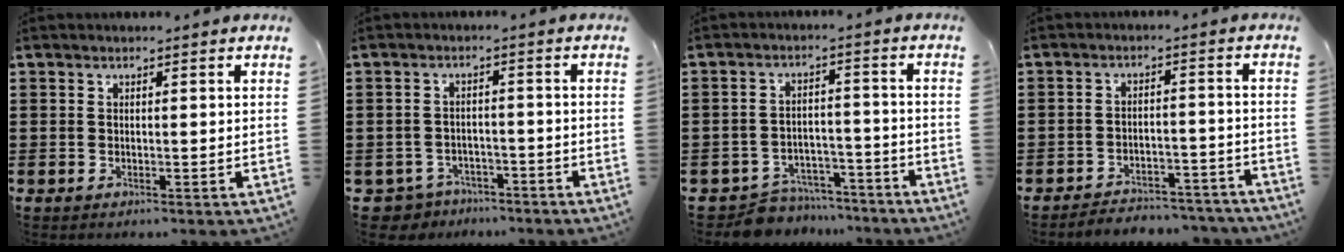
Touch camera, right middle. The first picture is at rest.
{"total": 3.3, "force": [-3.2, 1.0, 0.0], "torque": [-0.024, -0.004, -0.073]}
{"total": 5.8, "force": [-5.7, 1.1, 0.2], "torque": [-0.009, 0.017, -0.116]}
{"total": 4.0, "force": [-3.9, 0.4, 0.1], "torque": [-0.005, 0.006, -0.084]}